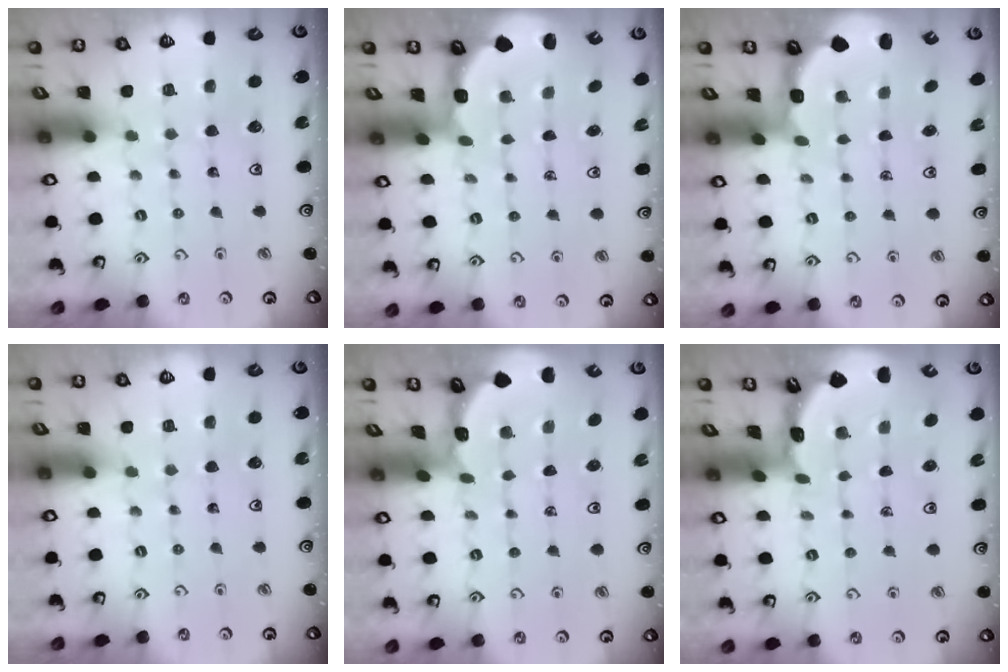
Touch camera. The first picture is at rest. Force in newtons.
{"total": 2.4, "press": 2.0, "slide": 1.3}
{"total": 2.4, "press": 2.0, "slide": 1.3}
{"total": 0.0}
{"total": 1.2, "press": 1.1, "slide": 0.1}
{"total": 1.6, "press": 1.6, "slide": 0.2}